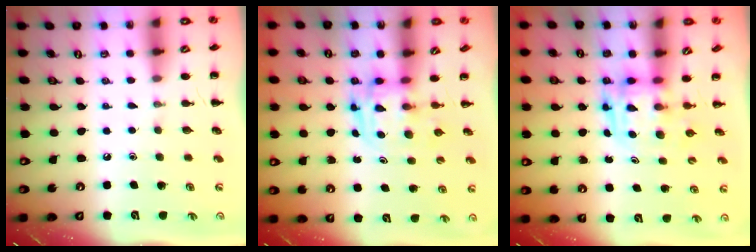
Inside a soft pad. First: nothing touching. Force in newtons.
{"total": 3.2, "press": 3.1, "slide": 0.5}
{"total": 3.8, "press": 3.7, "slide": 0.7}